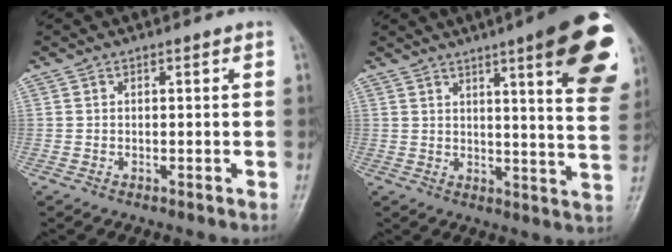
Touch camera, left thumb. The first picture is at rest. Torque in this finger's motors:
{"motor_torque": [2.54, 2.12, 1.52, -1.26, 0.09]}